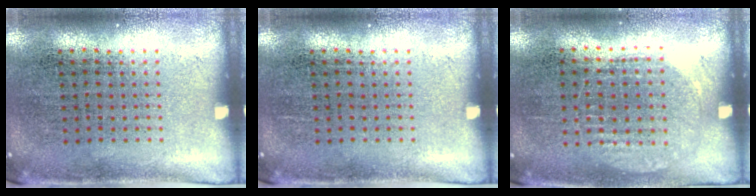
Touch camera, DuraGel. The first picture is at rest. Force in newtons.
{"total": 0.0}
{"total": 1.0, "press": 0.9, "slide": 0.3}